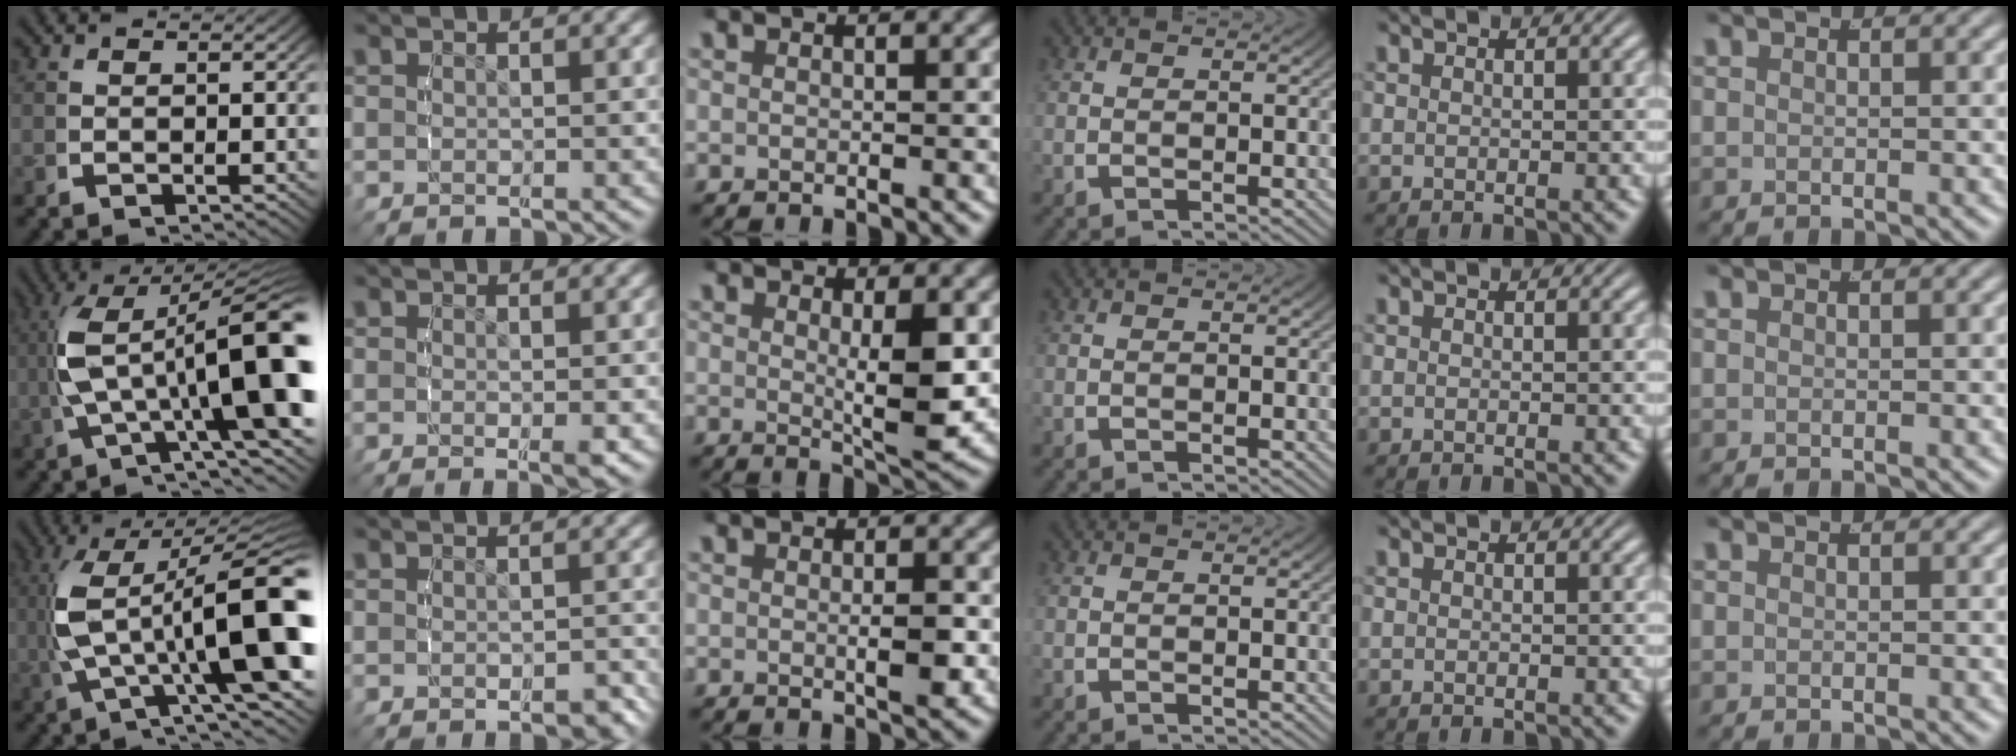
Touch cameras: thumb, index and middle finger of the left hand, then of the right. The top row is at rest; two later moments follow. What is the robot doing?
{"motion": "lift_and_place", "object": "button"}